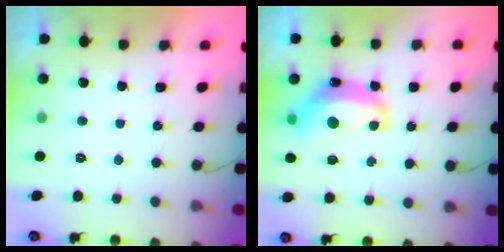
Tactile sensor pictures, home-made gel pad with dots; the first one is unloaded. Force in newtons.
{"total": 13.4, "press": 13.3, "slide": 1.4}